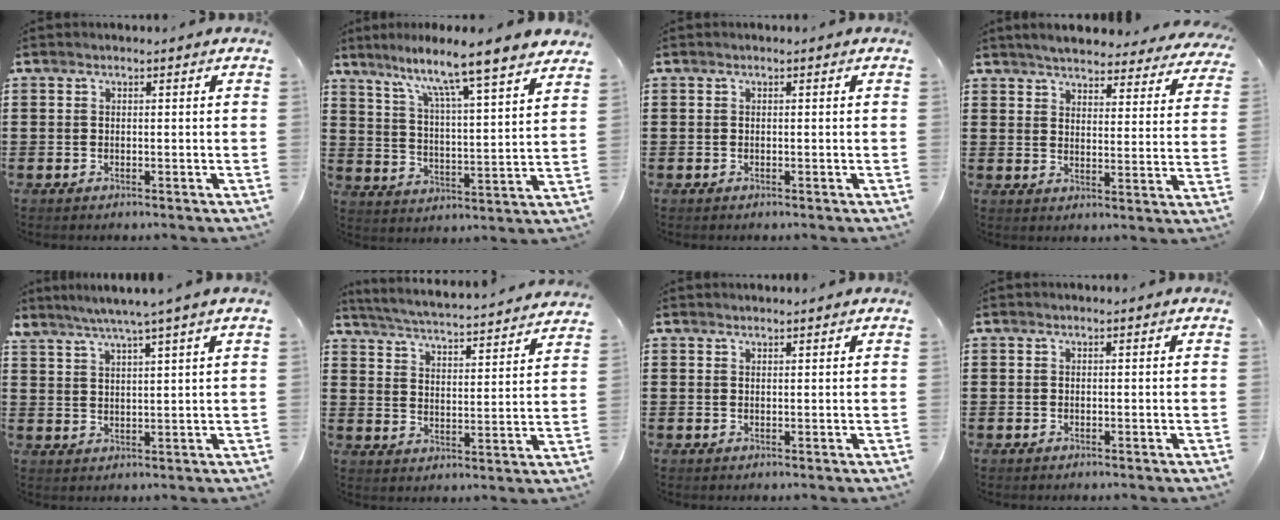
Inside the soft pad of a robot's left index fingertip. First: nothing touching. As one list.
[{"total": 8.5, "force": [7.2, -1.2, 4.3], "torque": [-0.104, -0.060, 0.111]}, {"total": 0.0}, {"total": 4.7, "force": [4.6, 0.1, 0.9], "torque": [-0.041, -0.029, 0.079]}, {"total": 4.1, "force": [3.5, -1.0, 1.9], "torque": [-0.046, -0.015, 0.059]}, {"total": 4.0, "force": [3.9, -0.8, 0.8], "torque": [-0.037, -0.038, 0.058]}, {"total": 1.0, "force": [1.0, 0.0, 0.1], "torque": [-0.004, -0.002, 0.021]}, {"total": 0.0}]